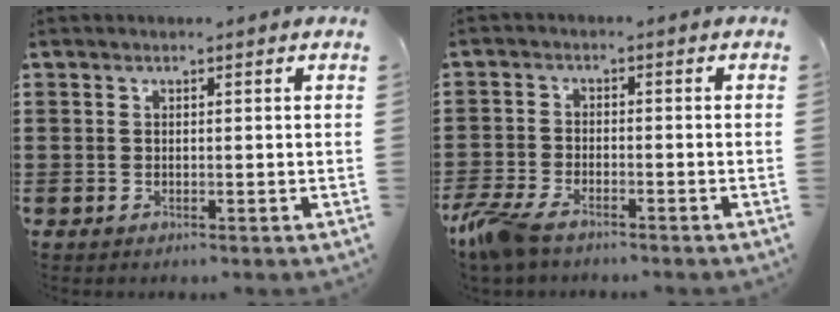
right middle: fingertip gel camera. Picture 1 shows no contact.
{"total": 5.3, "force": [-4.0, 1.6, 3.0], "torque": [-0.088, -0.010, -0.086]}